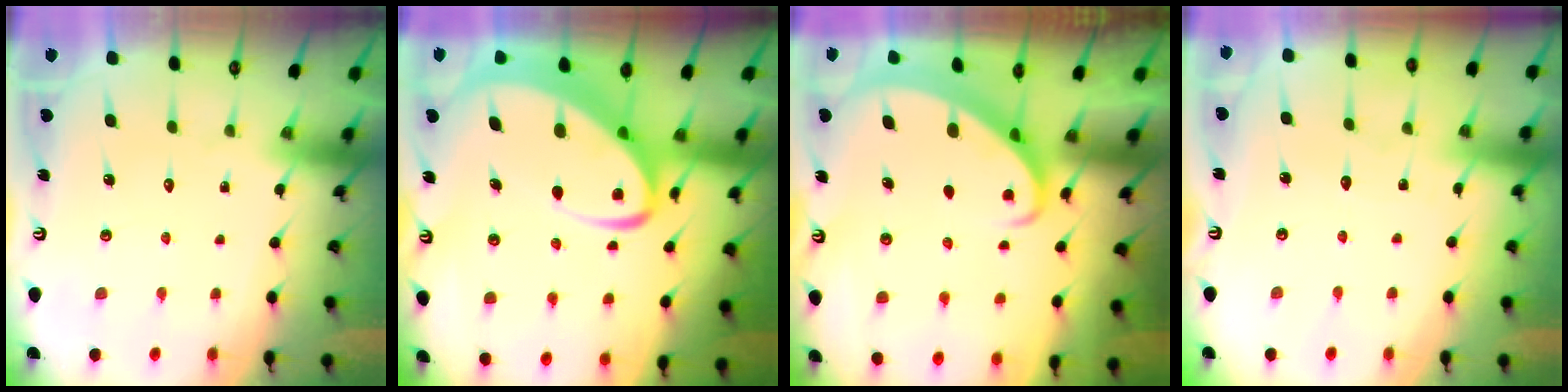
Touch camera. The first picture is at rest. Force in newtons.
{"total": 7.1, "press": 7.1, "slide": 0.8}
{"total": 3.0, "press": 3.0, "slide": 0.3}
{"total": 2.7, "press": 2.7, "slide": 0.2}